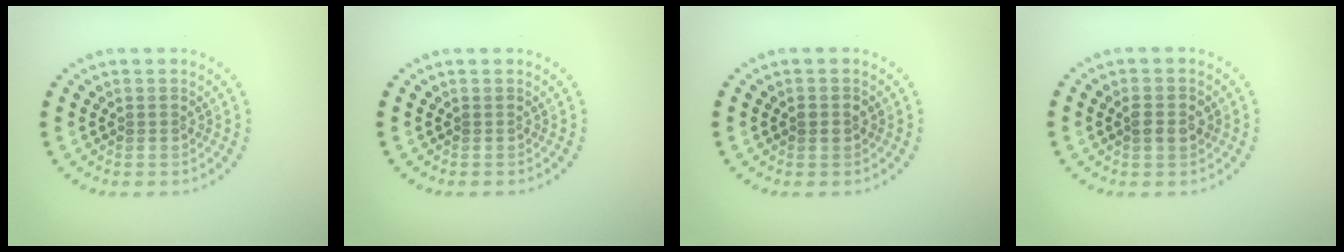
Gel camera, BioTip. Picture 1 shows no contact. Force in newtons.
{"total": 0.0}
{"total": 1.0, "press": 1.0, "slide": 0.1}
{"total": 1.9, "press": 1.9, "slide": 0.2}